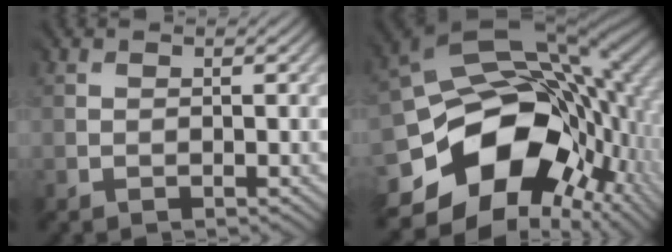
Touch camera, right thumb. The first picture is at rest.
{"total": 17.5, "force": [-4.0, 12.6, 11.5], "torque": [-0.217, -0.039, -0.053]}